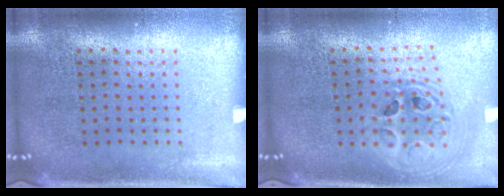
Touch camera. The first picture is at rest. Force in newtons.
{"total": 2.1, "press": 1.7, "slide": 1.2}